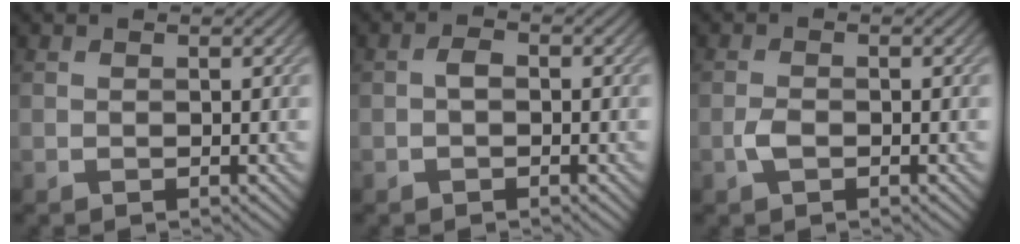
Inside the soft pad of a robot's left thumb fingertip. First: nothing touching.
{"total": 1.3, "force": [-0.4, 0.8, 1.0], "torque": [-0.017, 0.005, -0.010]}
{"total": 1.7, "force": [-0.8, 0.9, 1.3], "torque": [-0.026, 0.000, -0.018]}